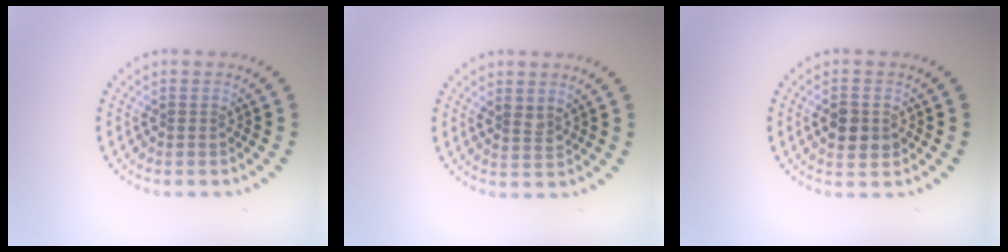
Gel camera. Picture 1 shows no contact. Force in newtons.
{"total": 1.3, "press": 1.2, "slide": 0.6}
{"total": 2.9, "press": 2.9, "slide": 0.2}